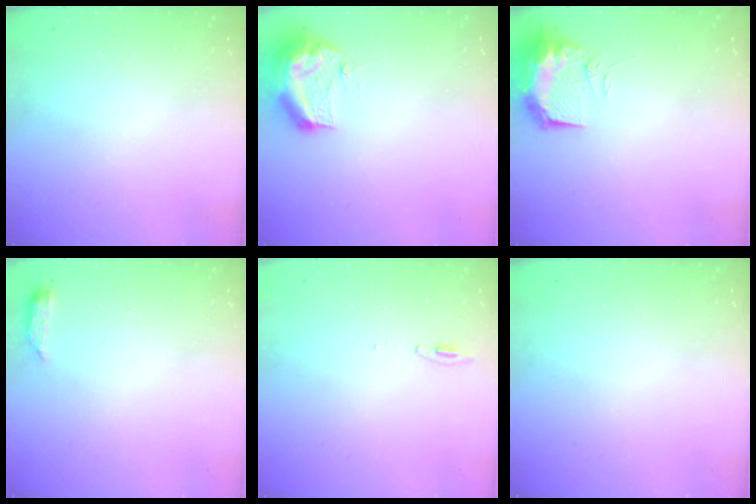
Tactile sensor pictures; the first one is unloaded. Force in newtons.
{"total": 11.7, "press": 11.7, "slide": 1.3}
{"total": 10.0, "press": 9.9, "slide": 1.6}
{"total": 3.5, "press": 3.5, "slide": 0.6}
{"total": 4.8, "press": 4.6, "slide": 1.6}
{"total": 0.0}